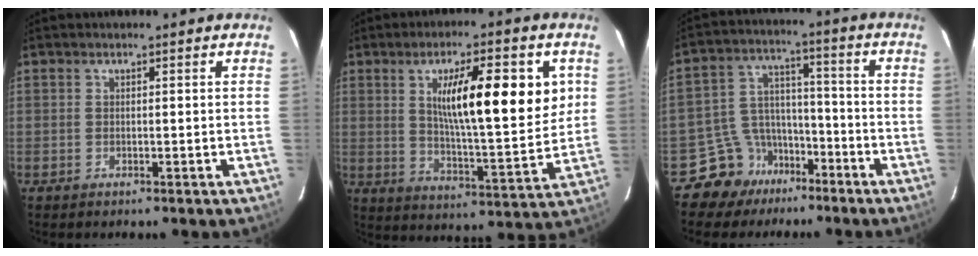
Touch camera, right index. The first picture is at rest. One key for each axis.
{"total": 16.0, "fx": 4.6, "fy": 3.1, "fz": 15.0, "tx": -0.234, "ty": 0.005, "tz": 0.077}
{"total": 9.4, "fx": -6.0, "fy": 7.2, "fz": 0.8, "tx": -0.018, "ty": 0.048, "tz": -0.093}